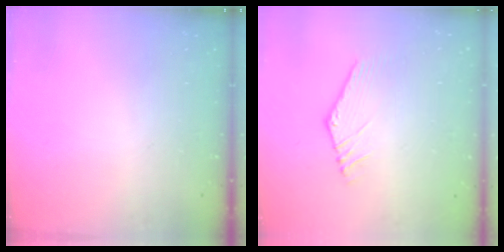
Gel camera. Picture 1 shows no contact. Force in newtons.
{"total": 4.0, "press": 4.0, "slide": 0.2}